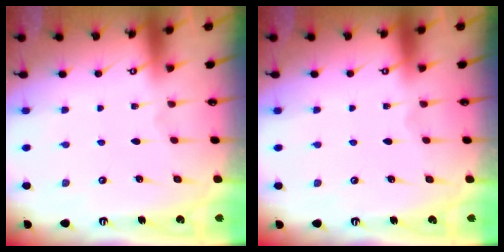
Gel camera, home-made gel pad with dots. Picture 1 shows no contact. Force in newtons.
{"total": 0.0}